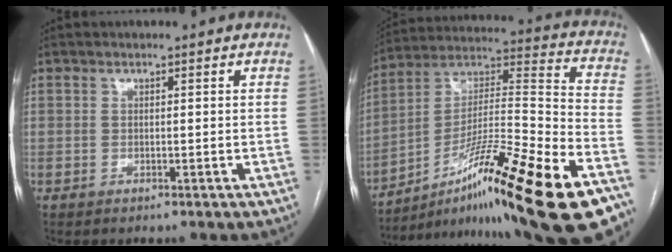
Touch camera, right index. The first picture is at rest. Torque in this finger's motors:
{"motor_torque": [1.13, -1.01, 0.45, 0.21]}